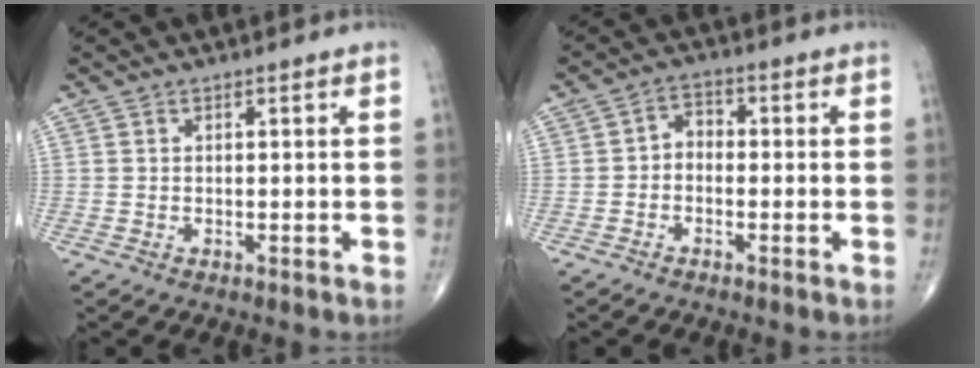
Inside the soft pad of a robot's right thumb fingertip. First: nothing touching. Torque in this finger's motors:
{"motor_torque": [-0.06, -0.01, 0.27, -0.07, 0.03]}